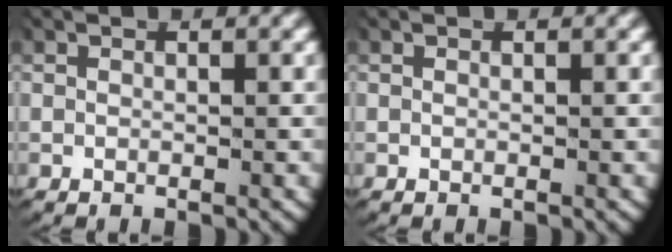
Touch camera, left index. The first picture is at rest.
{"total": 0.0}